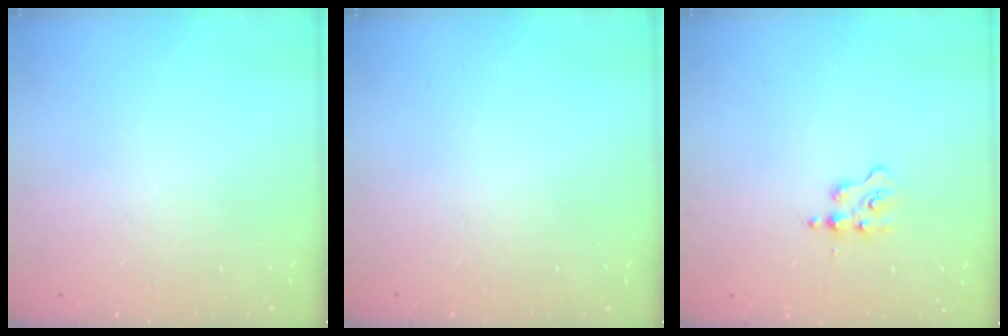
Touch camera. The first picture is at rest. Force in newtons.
{"total": 0.0}
{"total": 1.7, "press": 1.7, "slide": 0.3}